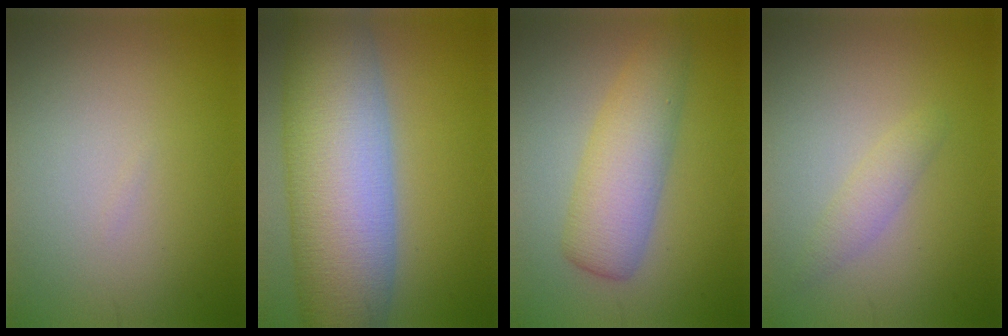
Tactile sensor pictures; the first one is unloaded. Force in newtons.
{"total": 13.2, "press": 13.2, "slide": 0.7}
{"total": 5.0, "press": 5.0, "slide": 0.1}
{"total": 1.6, "press": 1.6, "slide": 0.2}